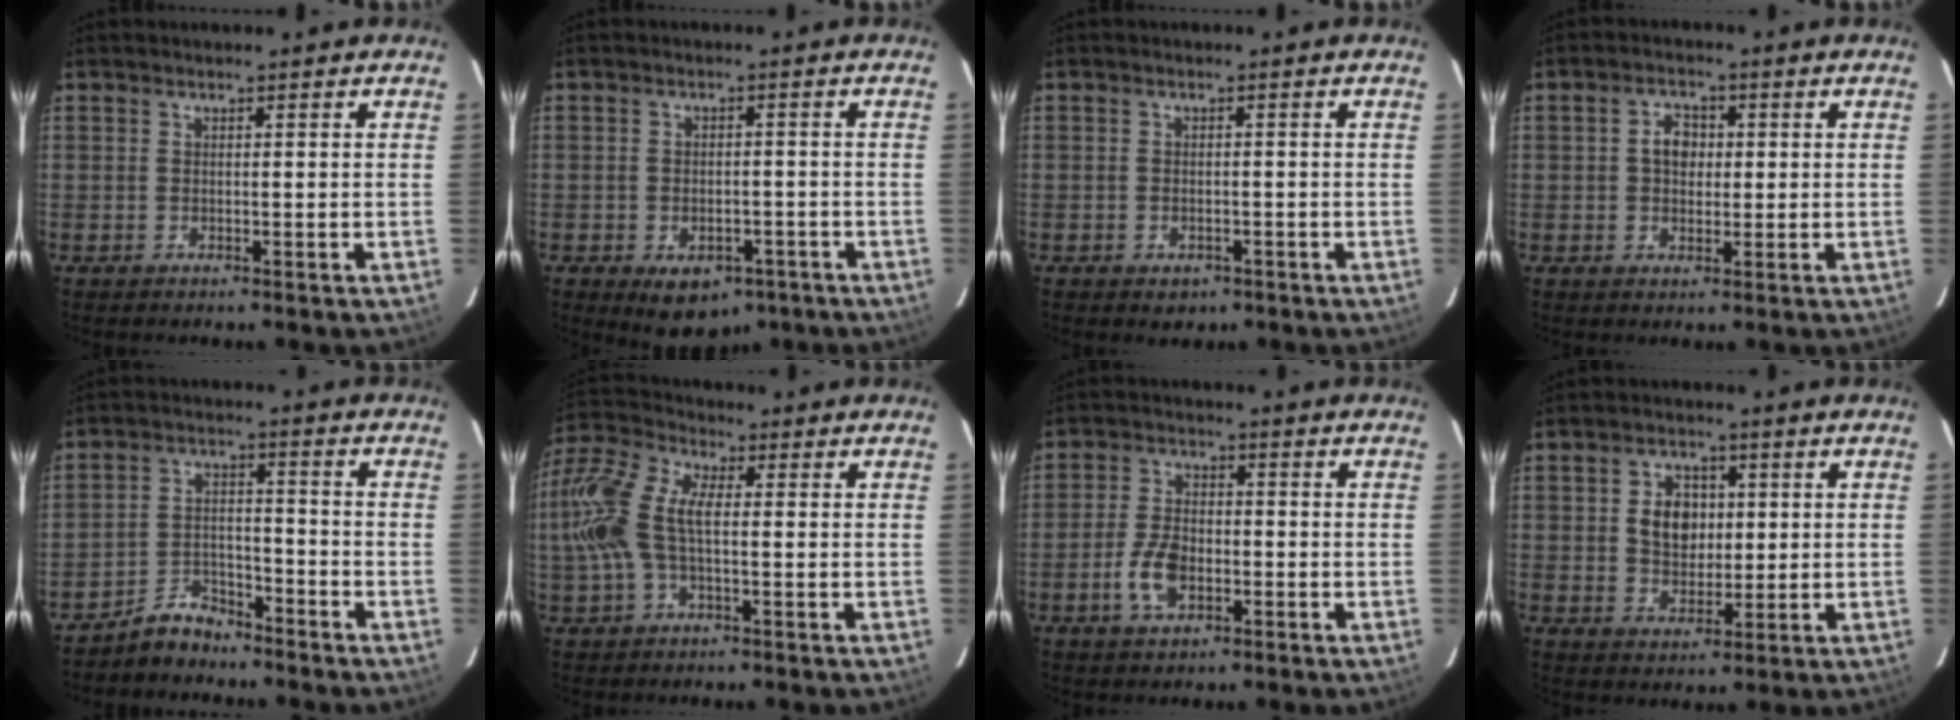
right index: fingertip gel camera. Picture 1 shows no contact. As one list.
[{"total": 8.7, "force": [-5.1, 5.6, 4.4], "torque": [-0.076, -0.001, -0.052]}, {"total": 2.7, "force": [-1.4, 2.1, 1.1], "torque": [-0.026, -0.001, -0.010]}, {"total": 4.1, "force": [0.4, 3.2, 2.5], "torque": [-0.042, 0.013, 0.007]}, {"total": 5.9, "force": [-5.3, 2.6, 0.8], "torque": [-0.026, 0.026, -0.091]}, {"total": 14.5, "force": [-0.3, 7.2, 12.6], "torque": [-0.268, 0.017, -0.012]}, {"total": 7.1, "force": [-2.5, 4.2, 5.2], "torque": [-0.112, 0.003, -0.044]}, {"total": 6.8, "force": [1.0, 5.2, 4.2], "torque": [-0.075, 0.013, 0.022]}]